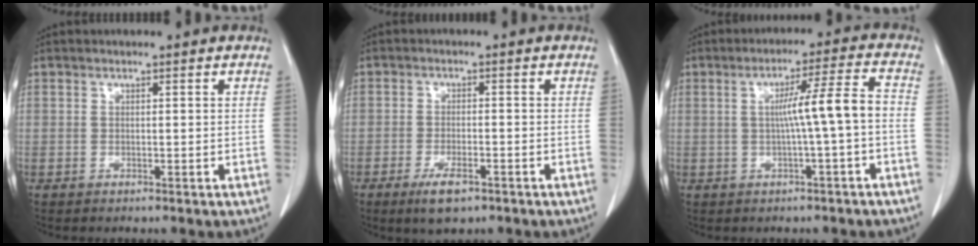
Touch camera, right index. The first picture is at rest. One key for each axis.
{"total": 4.9, "fx": -2.9, "fy": 1.4, "fz": 3.6, "tx": -0.071, "ty": -0.007, "tz": -0.043}
{"total": 6.9, "fx": -0.8, "fy": -0.9, "fz": 6.8, "tx": -0.108, "ty": 0.015, "tz": -0.010}